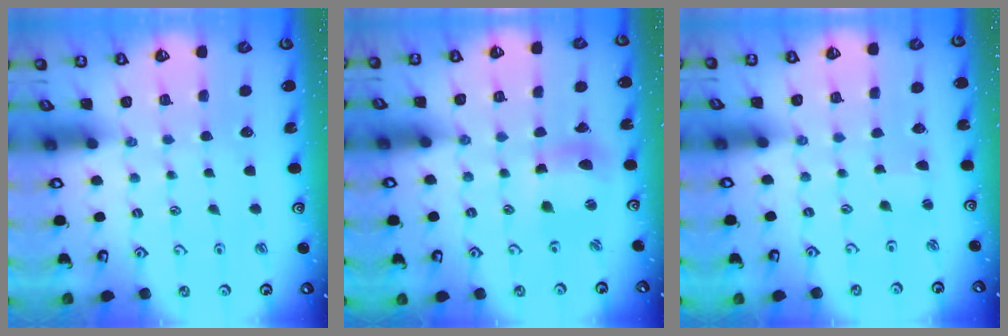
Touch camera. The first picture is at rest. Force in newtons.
{"total": 9.0, "press": 9.0, "slide": 1.0}
{"total": 1.5, "press": 1.5, "slide": 0.1}